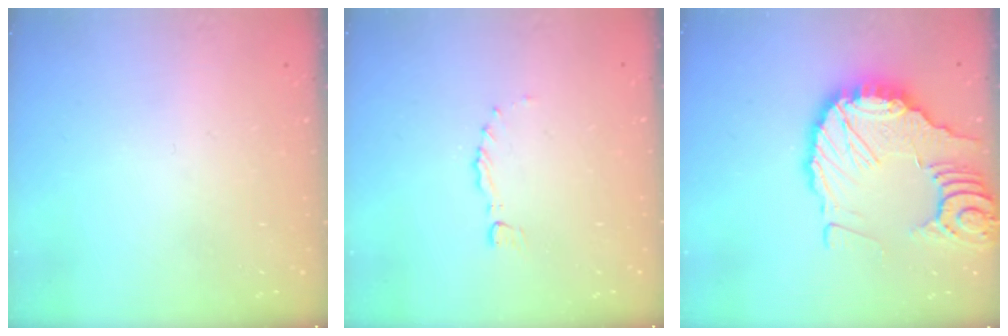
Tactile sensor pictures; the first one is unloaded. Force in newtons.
{"total": 0.0}
{"total": 19.2, "press": 19.1, "slide": 2.3}